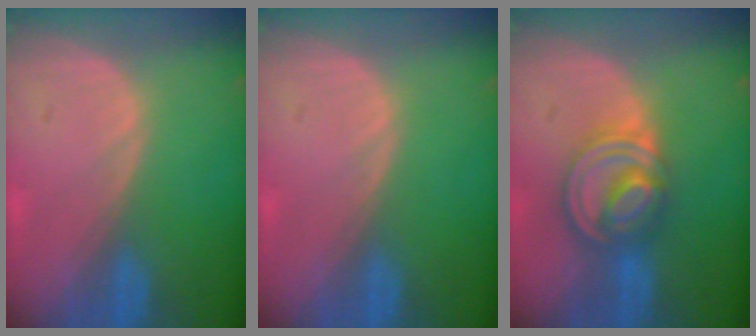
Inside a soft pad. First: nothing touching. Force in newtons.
{"total": 0.0}
{"total": 8.1, "press": 6.9, "slide": 4.2}